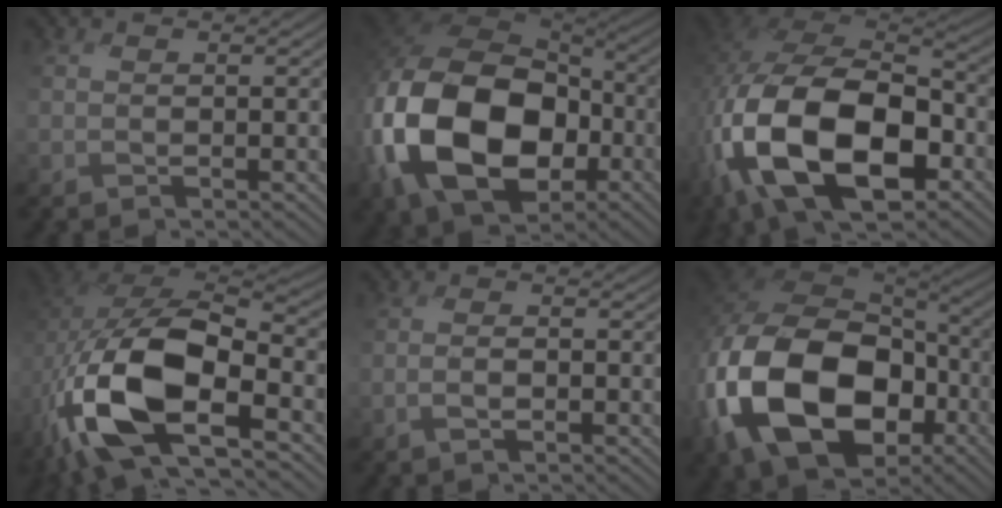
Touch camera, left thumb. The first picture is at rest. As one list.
[{"total": 18.0, "force": [-4.9, 12.8, 11.7], "torque": [-0.268, -0.042, -0.083]}, {"total": 17.5, "force": [-6.1, 10.5, 12.7], "torque": [-0.277, -0.051, -0.103]}, {"total": 15.8, "force": [-5.2, 8.9, 11.9], "torque": [-0.258, -0.031, -0.092]}, {"total": 1.4, "force": [-1.0, 0.2, 1.0], "torque": [-0.024, 0.000, -0.026]}, {"total": 18.8, "force": [-5.8, 13.1, 12.1], "torque": [-0.283, -0.045, -0.098]}]